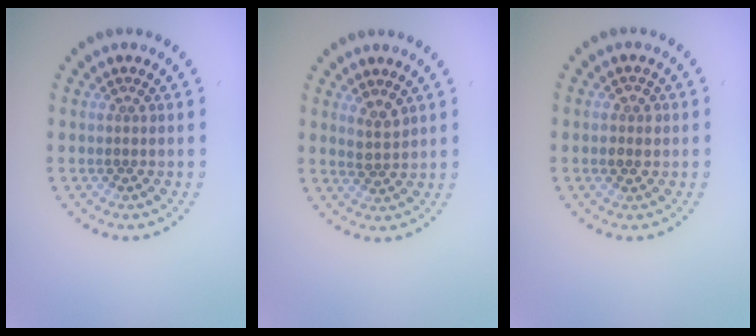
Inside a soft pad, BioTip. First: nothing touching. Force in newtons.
{"total": 1.3, "press": 1.2, "slide": 0.6}
{"total": 1.5, "press": 1.4, "slide": 0.4}